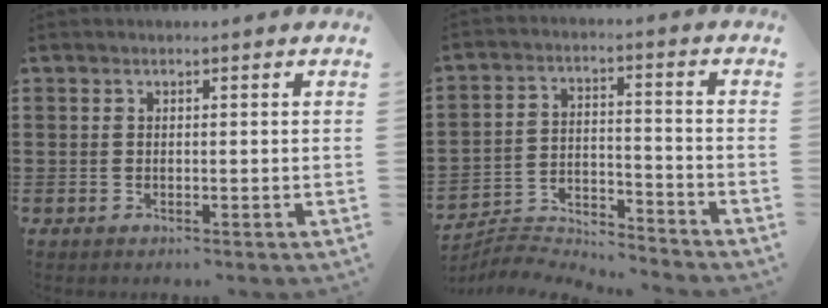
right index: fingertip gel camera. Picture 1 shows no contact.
{"total": 5.8, "force": [-5.8, 0.4, 0.3], "torque": [-0.012, 0.007, -0.119]}